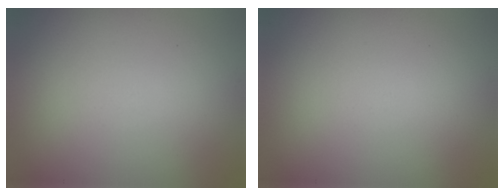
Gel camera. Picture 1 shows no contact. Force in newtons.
{"total": 0.0}